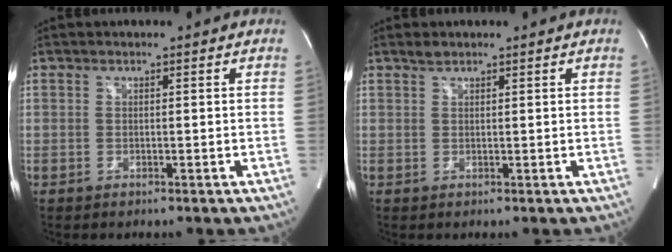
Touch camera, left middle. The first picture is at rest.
{"total": 0.9, "force": [0.8, 0.2, 0.3], "torque": [-0.010, 0.003, 0.019]}